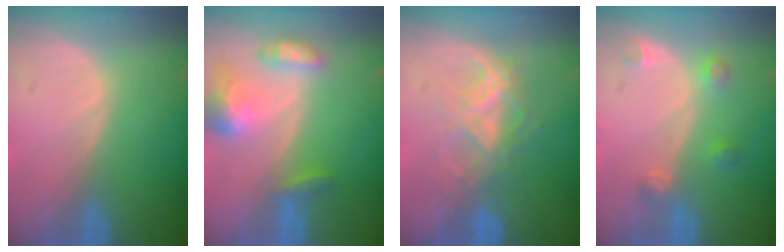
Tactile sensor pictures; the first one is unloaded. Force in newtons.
{"total": 7.1, "press": 6.5, "slide": 2.7}
{"total": 6.8, "press": 6.0, "slide": 3.2}
{"total": 3.0, "press": 2.9, "slide": 1.0}